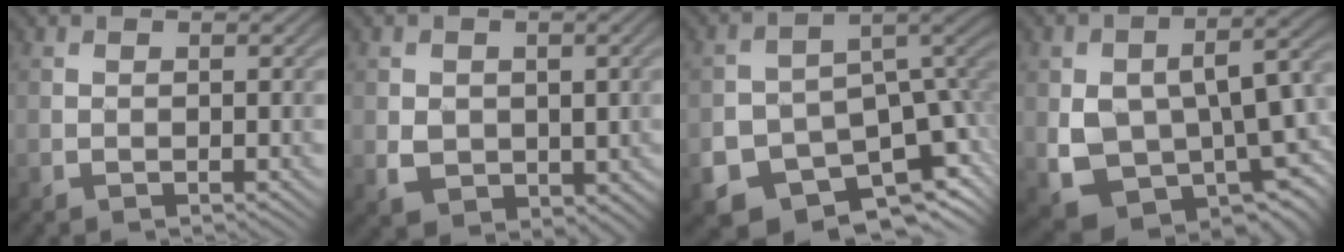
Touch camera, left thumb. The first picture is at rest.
{"total": 3.9, "force": [0.2, 3.3, 2.1], "torque": [-0.049, -0.012, 0.008]}
{"total": 16.1, "force": [-9.8, 10.4, 7.4], "torque": [-0.132, -0.032, -0.120]}
{"total": 14.6, "force": [-2.9, 9.1, 11.0], "torque": [-0.174, -0.017, -0.046]}